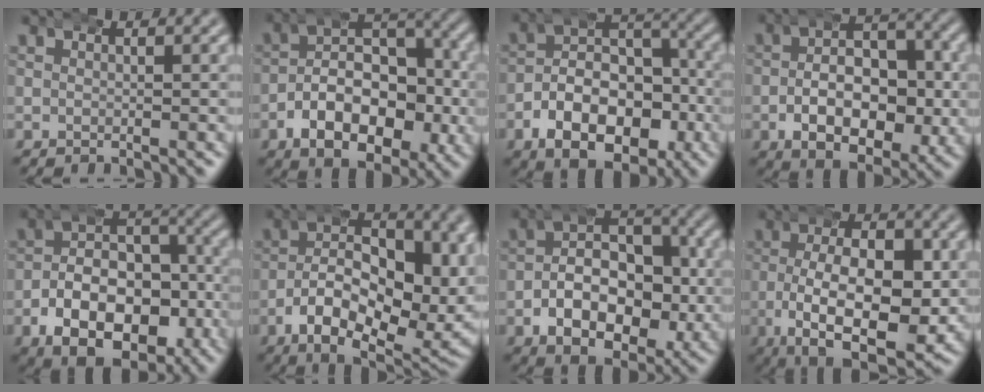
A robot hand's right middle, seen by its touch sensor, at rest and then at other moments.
{"total": 9.8, "force": [-2.2, 6.6, 6.9], "torque": [-0.103, -0.010, -0.037]}
{"total": 10.4, "force": [-3.1, 7.6, 6.5], "torque": [-0.101, -0.021, -0.049]}
{"total": 9.5, "force": [-1.9, 5.6, 7.4], "torque": [-0.099, -0.005, -0.034]}
{"total": 11.9, "force": [-4.0, 8.3, 7.6], "torque": [-0.124, -0.028, -0.058]}
{"total": 13.5, "force": [-1.9, 7.5, 11.0], "torque": [-0.161, -0.037, -0.022]}
{"total": 10.0, "force": [-1.7, 7.0, 7.0], "torque": [-0.102, -0.009, -0.033]}
{"total": 15.2, "force": [-3.7, 9.1, 11.6], "torque": [-0.188, -0.047, -0.045]}